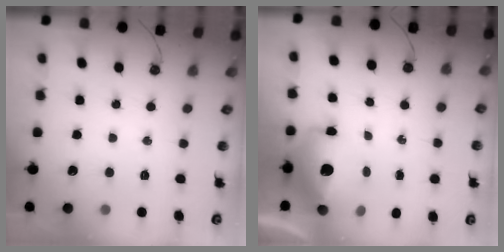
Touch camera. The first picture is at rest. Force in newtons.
{"total": 16.5, "press": 16.4, "slide": 1.6}